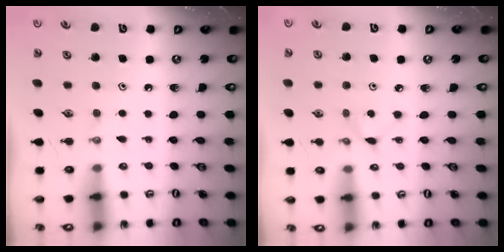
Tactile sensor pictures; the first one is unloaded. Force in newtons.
{"total": 3.6, "press": 3.5, "slide": 0.4}